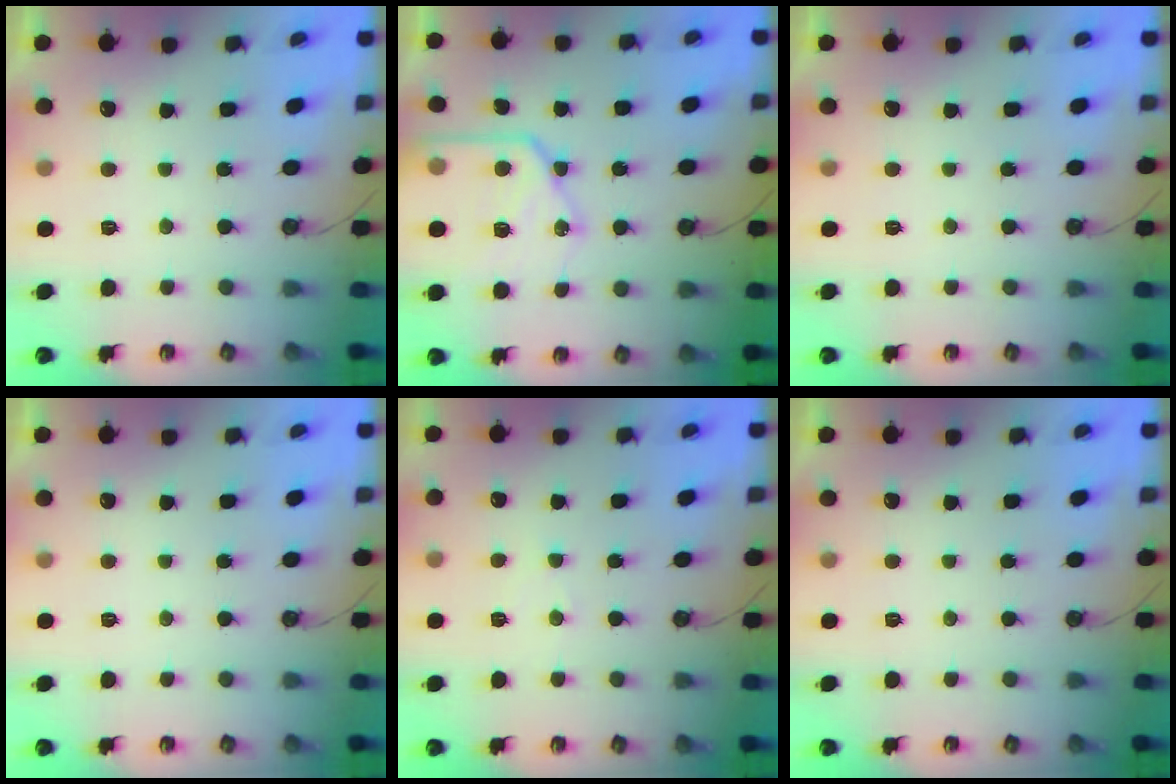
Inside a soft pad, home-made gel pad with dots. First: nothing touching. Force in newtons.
{"total": 16.3, "press": 16.3, "slide": 1.5}
{"total": 0.0}
{"total": 0.0}
{"total": 4.0, "press": 3.9, "slide": 0.7}
{"total": 0.0}